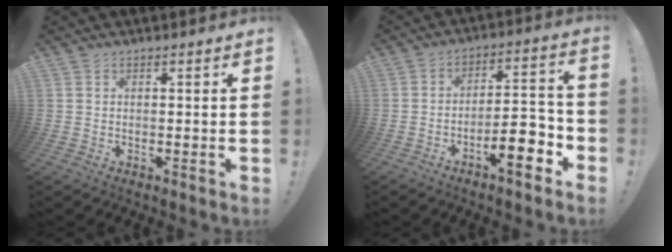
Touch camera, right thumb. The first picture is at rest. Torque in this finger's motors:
{"motor_torque": [1.33, 1.46, 0.94, -1.04, 0.35]}